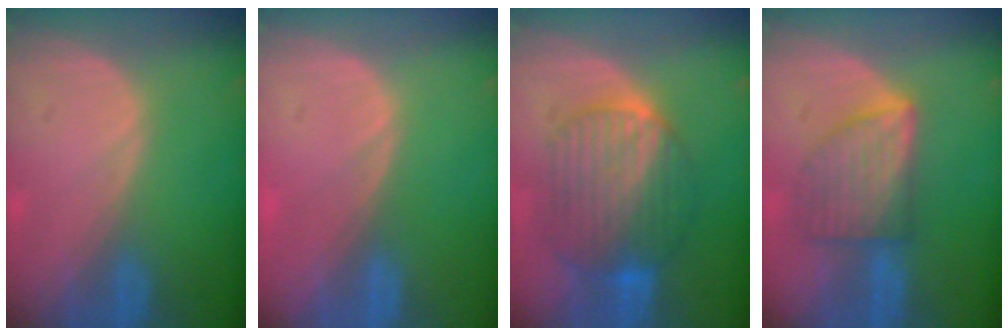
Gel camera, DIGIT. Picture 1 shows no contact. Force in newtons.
{"total": 0.7, "press": 0.1, "slide": 0.7}
{"total": 10.0, "press": 9.9, "slide": 0.9}
{"total": 6.6, "press": 6.6, "slide": 0.1}